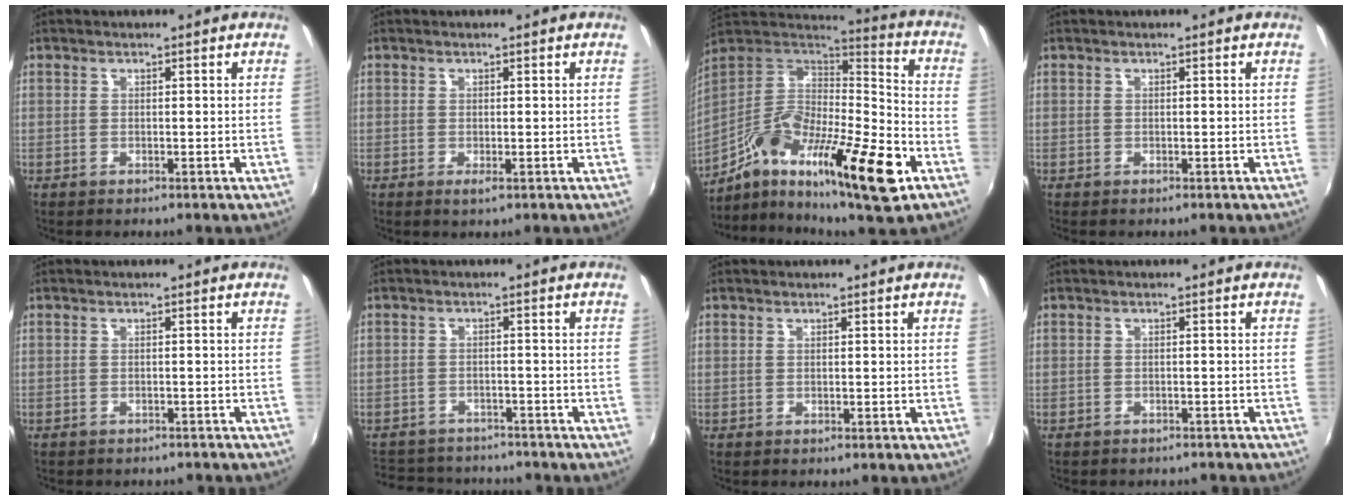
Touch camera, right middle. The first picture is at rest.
{"total": 1.1, "force": [-0.4, 0.3, 0.9], "torque": [-0.018, -0.005, -0.007]}
{"total": 24.9, "force": [-12.0, 6.5, 20.8], "torque": [-0.354, -0.024, -0.209]}
{"total": 0.0}
{"total": 3.9, "force": [-3.5, 1.3, 1.1], "torque": [-0.025, -0.013, -0.046]}
{"total": 11.2, "force": [-9.9, 4.3, 2.9], "torque": [-0.083, 0.015, -0.146]}
{"total": 0.0}
{"total": 4.1, "force": [-3.7, 1.4, 1.2], "torque": [-0.027, -0.013, -0.048]}